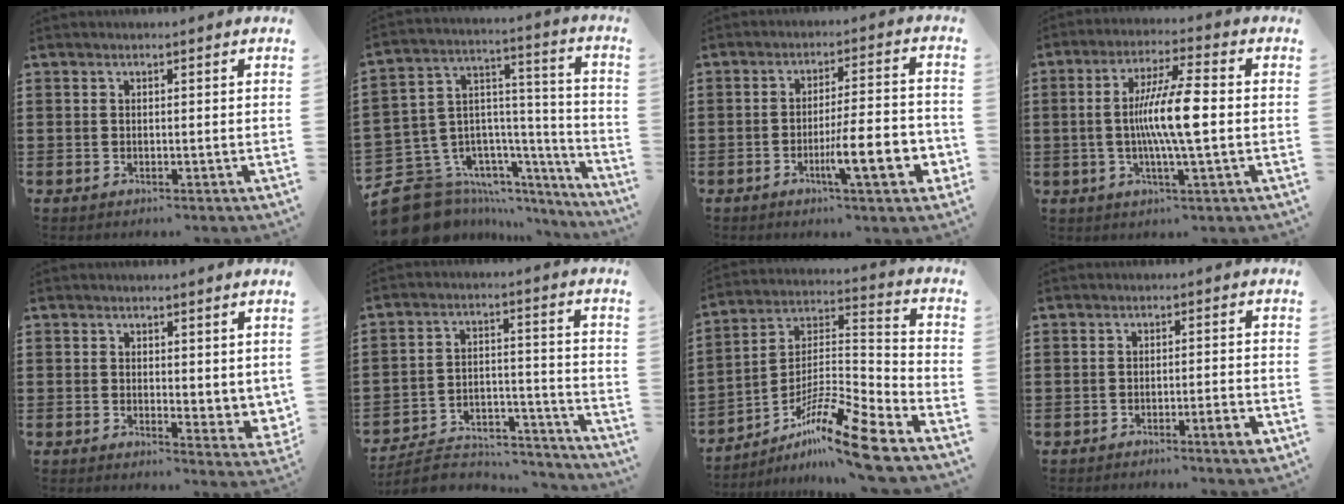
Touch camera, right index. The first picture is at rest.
{"total": 11.6, "force": [-8.6, 7.6, 1.9], "torque": [-0.065, 0.007, -0.148]}
{"total": 10.6, "force": [-3.8, 1.8, 9.7], "torque": [-0.154, -0.005, -0.063]}
{"total": 9.3, "force": [-0.6, 1.0, 9.3], "torque": [-0.175, -0.005, -0.017]}
{"total": 2.5, "force": [1.9, 1.3, 0.8], "torque": [-0.015, -0.001, 0.035]}
{"total": 7.0, "force": [-6.5, 1.7, 1.9], "torque": [-0.037, 0.013, -0.126]}
{"total": 13.5, "force": [-10.2, 0.7, 8.7], "torque": [-0.151, 0.016, -0.196]}
{"total": 3.2, "force": [-1.9, 0.1, 2.5], "torque": [-0.040, -0.006, -0.032]}